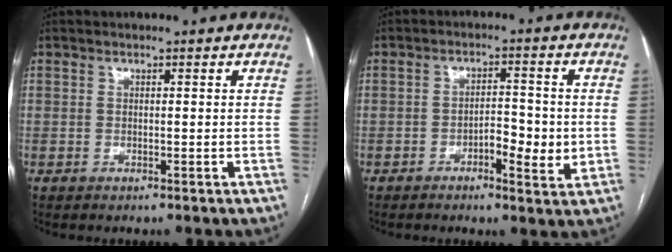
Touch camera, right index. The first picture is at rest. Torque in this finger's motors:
{"motor_torque": [0.07, -0.19, 0.12, 0.02]}